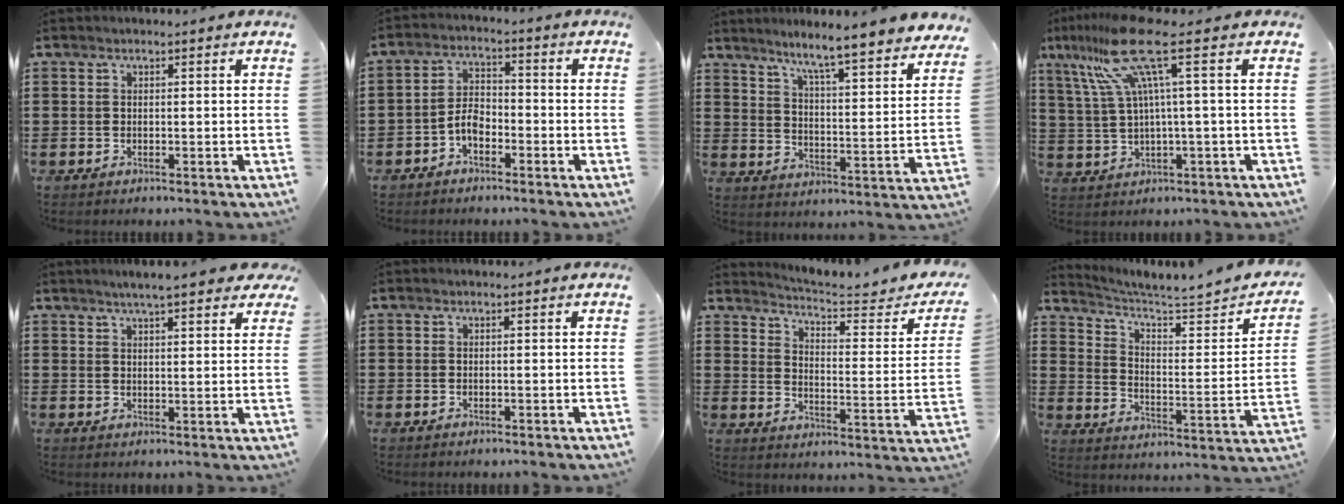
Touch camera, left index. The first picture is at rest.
{"total": 4.0, "force": [-2.4, 2.0, 2.5], "torque": [-0.060, 0.006, -0.050]}
{"total": 5.8, "force": [5.3, -1.1, 2.2], "torque": [-0.062, -0.055, 0.078]}
{"total": 12.4, "force": [4.6, 0.9, 11.5], "torque": [-0.263, -0.013, 0.065]}
{"total": 4.8, "force": [4.1, 0.4, 2.4], "torque": [-0.058, 0.000, 0.073]}
{"total": 0.0}
{"total": 3.9, "force": [3.6, 0.0, 1.5], "torque": [-0.051, -0.029, 0.054]}
{"total": 3.3, "force": [2.9, 0.3, 1.6], "torque": [-0.053, -0.029, 0.038]}